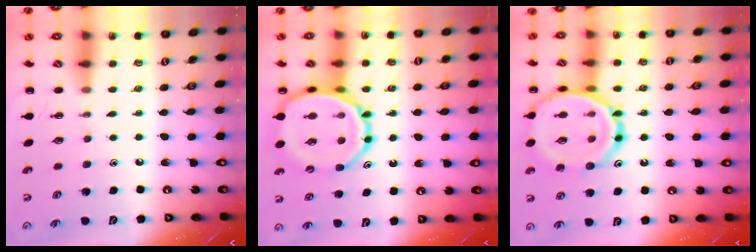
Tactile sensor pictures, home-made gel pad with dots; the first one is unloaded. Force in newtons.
{"total": 15.8, "press": 15.5, "slide": 2.9}
{"total": 19.3, "press": 19.3, "slide": 1.6}